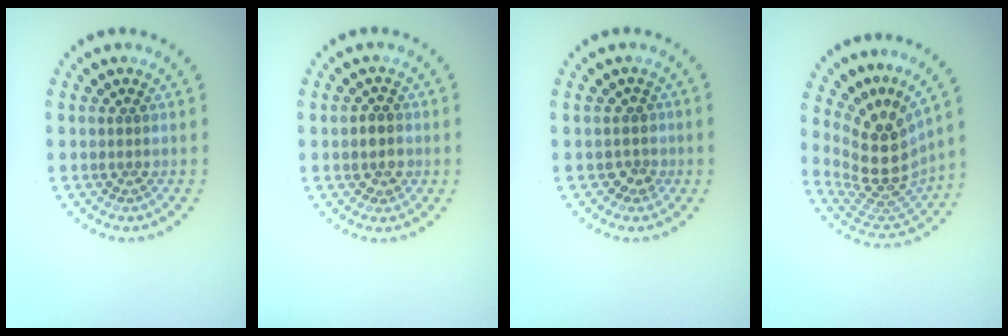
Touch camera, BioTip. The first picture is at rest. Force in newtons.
{"total": 1.5, "press": 1.5, "slide": 0.5}
{"total": 1.6, "press": 1.2, "slide": 1.0}
{"total": 5.3, "press": 3.9, "slide": 3.7}